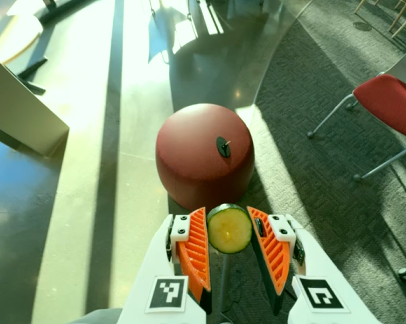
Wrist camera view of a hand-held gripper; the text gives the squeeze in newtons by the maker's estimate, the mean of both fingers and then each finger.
{"total": 6.9, "left": 6.6, "right": 7.3}